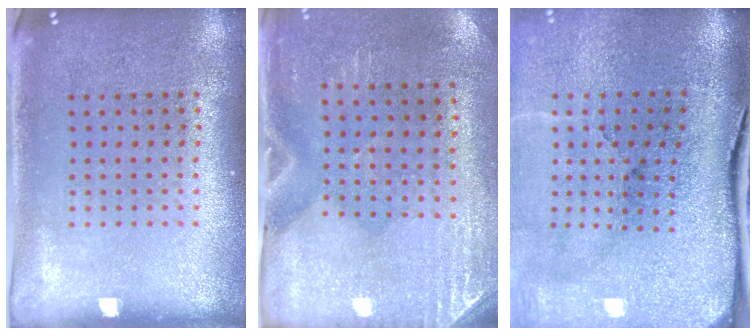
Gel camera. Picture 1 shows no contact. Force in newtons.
{"total": 2.9, "press": 2.5, "slide": 1.4}
{"total": 5.1, "press": 4.1, "slide": 3.1}